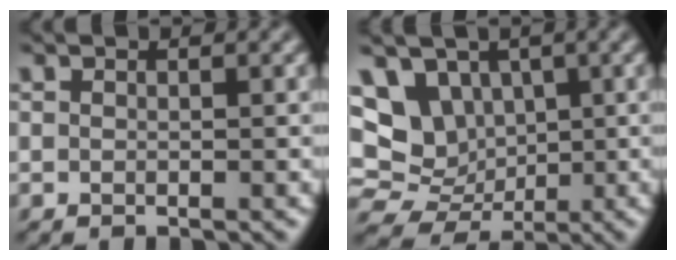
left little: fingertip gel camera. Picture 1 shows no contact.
{"total": 9.9, "force": [2.0, 8.4, 4.9], "torque": [-0.086, 0.028, 0.005]}